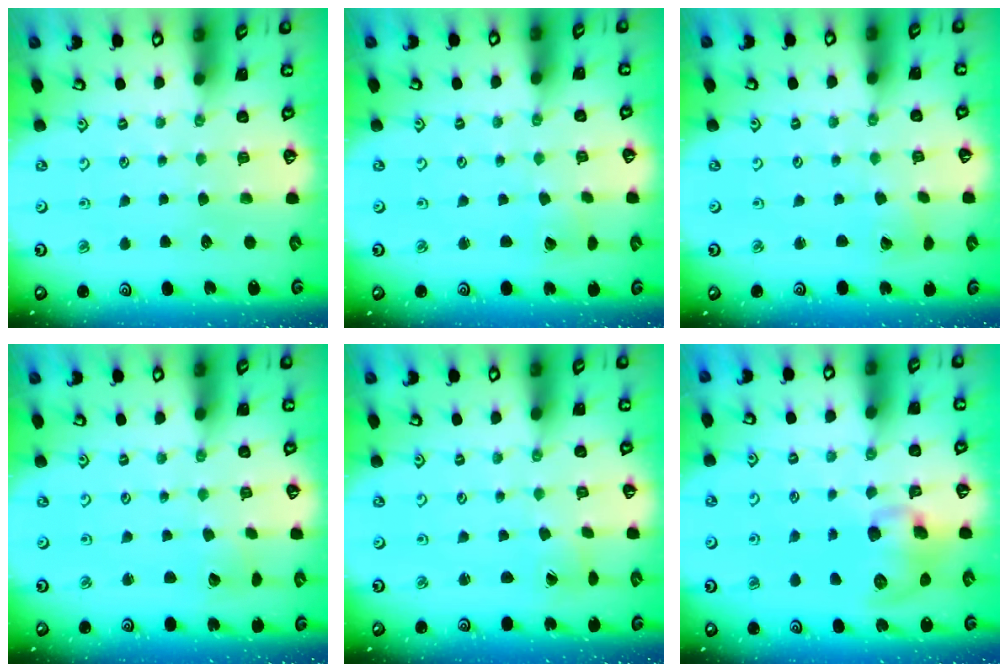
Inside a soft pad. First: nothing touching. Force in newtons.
{"total": 2.4, "press": 2.4, "slide": 0.2}
{"total": 1.9, "press": 1.9, "slide": 0.2}
{"total": 2.1, "press": 2.1, "slide": 0.2}
{"total": 0.8, "press": 0.8, "slide": 0.0}
{"total": 11.1, "press": 10.9, "slide": 2.2}